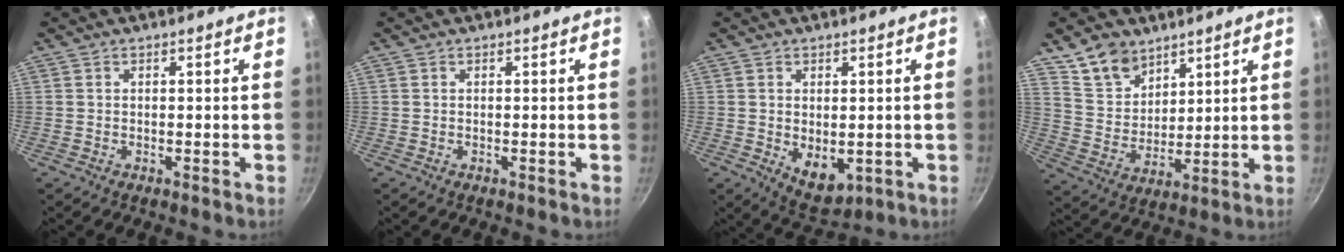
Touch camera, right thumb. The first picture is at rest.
{"total": 0.0}
{"total": 6.8, "force": [-0.4, 4.4, 5.2], "torque": [-0.065, -0.014, 0.009]}
{"total": 10.2, "force": [7.1, 6.4, 3.4], "torque": [-0.028, -0.035, 0.143]}